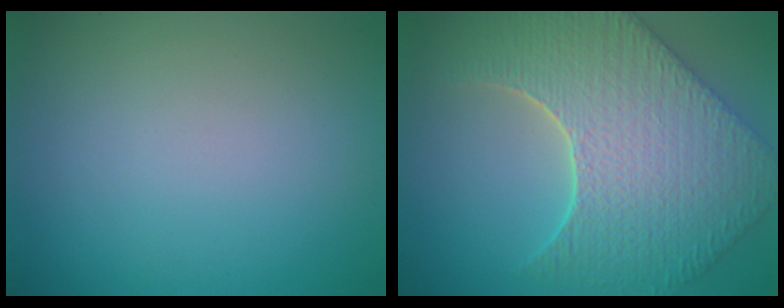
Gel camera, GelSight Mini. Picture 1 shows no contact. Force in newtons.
{"total": 8.8, "press": 7.2, "slide": 5.0}